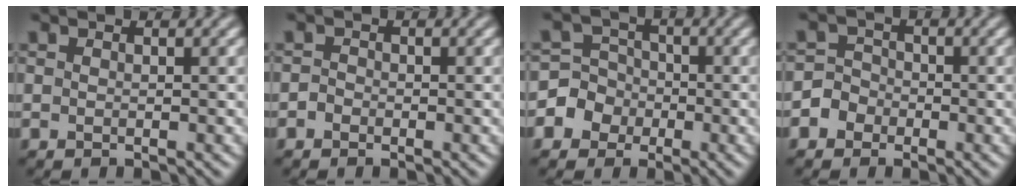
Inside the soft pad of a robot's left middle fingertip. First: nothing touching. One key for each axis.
{"total": 0.6, "fx": -0.5, "fy": 0.3, "fz": -0.1, "tx": 0.003, "ty": 0.008, "tz": -0.013}
{"total": 4.4, "fx": -1.6, "fy": 4.1, "fz": 0.3, "tx": 0.014, "ty": 0.013, "tz": -0.051}
{"total": 2.0, "fx": -1.1, "fy": 1.7, "fz": 0.0, "tx": 0.008, "ty": 0.012, "tz": -0.027}